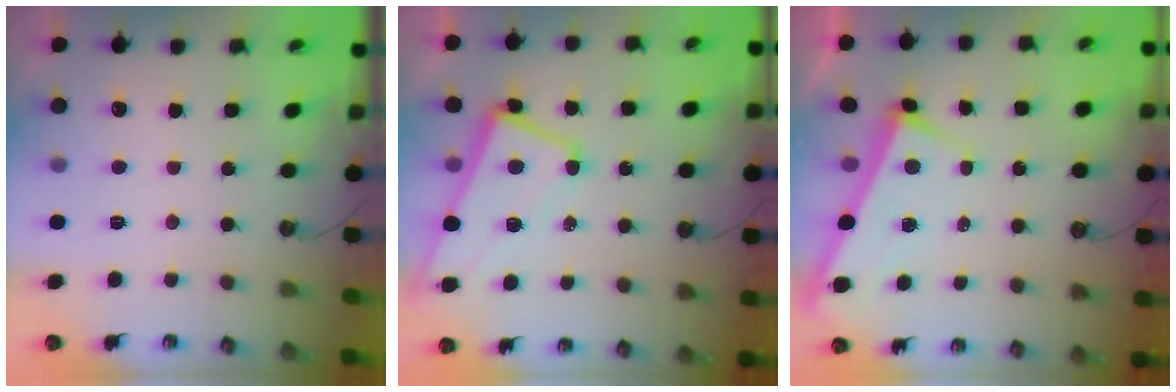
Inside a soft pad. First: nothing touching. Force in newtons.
{"total": 1.5, "press": 1.2, "slide": 0.8}
{"total": 3.8, "press": 3.8, "slide": 0.2}